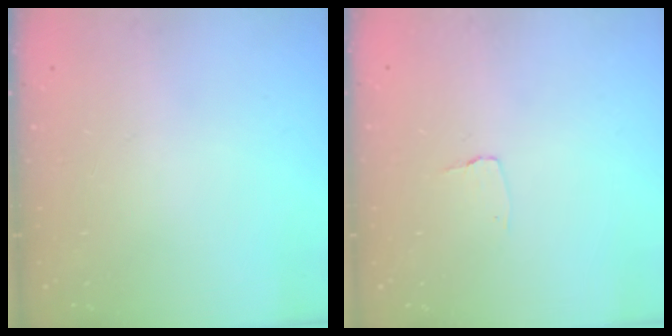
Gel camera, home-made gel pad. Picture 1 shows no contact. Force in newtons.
{"total": 2.6, "press": 2.6, "slide": 0.2}